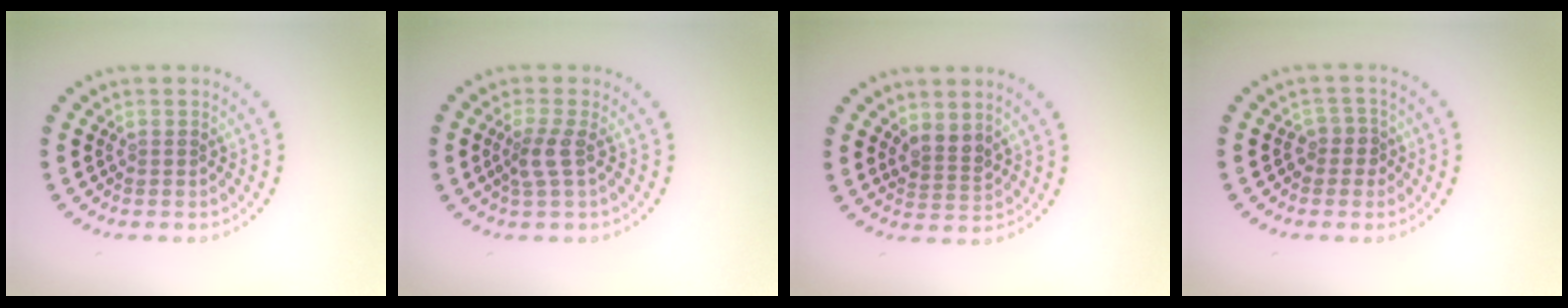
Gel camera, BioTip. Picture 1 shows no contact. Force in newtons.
{"total": 2.1, "press": 1.6, "slide": 1.3}
{"total": 2.1, "press": 1.7, "slide": 1.2}
{"total": 1.8, "press": 1.5, "slide": 1.0}